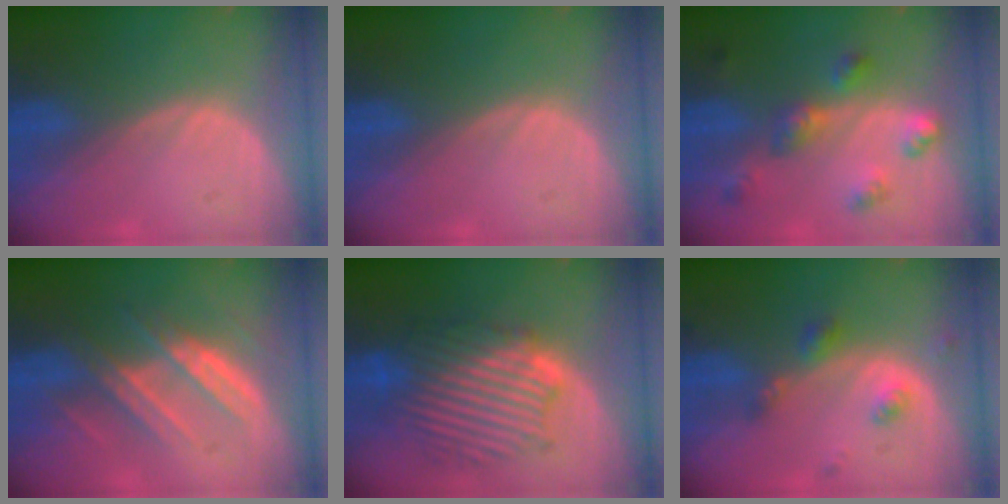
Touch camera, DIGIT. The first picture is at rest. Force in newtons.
{"total": 0.0}
{"total": 6.3, "press": 5.8, "slide": 2.4}
{"total": 7.5, "press": 7.2, "slide": 1.9}
{"total": 10.7, "press": 10.7, "slide": 0.5}
{"total": 4.2, "press": 4.1, "slide": 1.1}